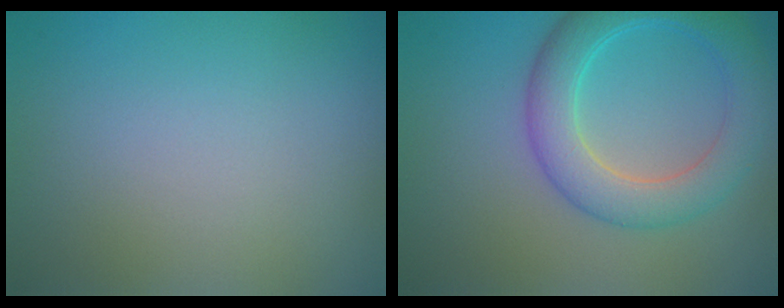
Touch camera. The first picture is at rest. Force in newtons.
{"total": 5.6, "press": 5.6, "slide": 0.1}